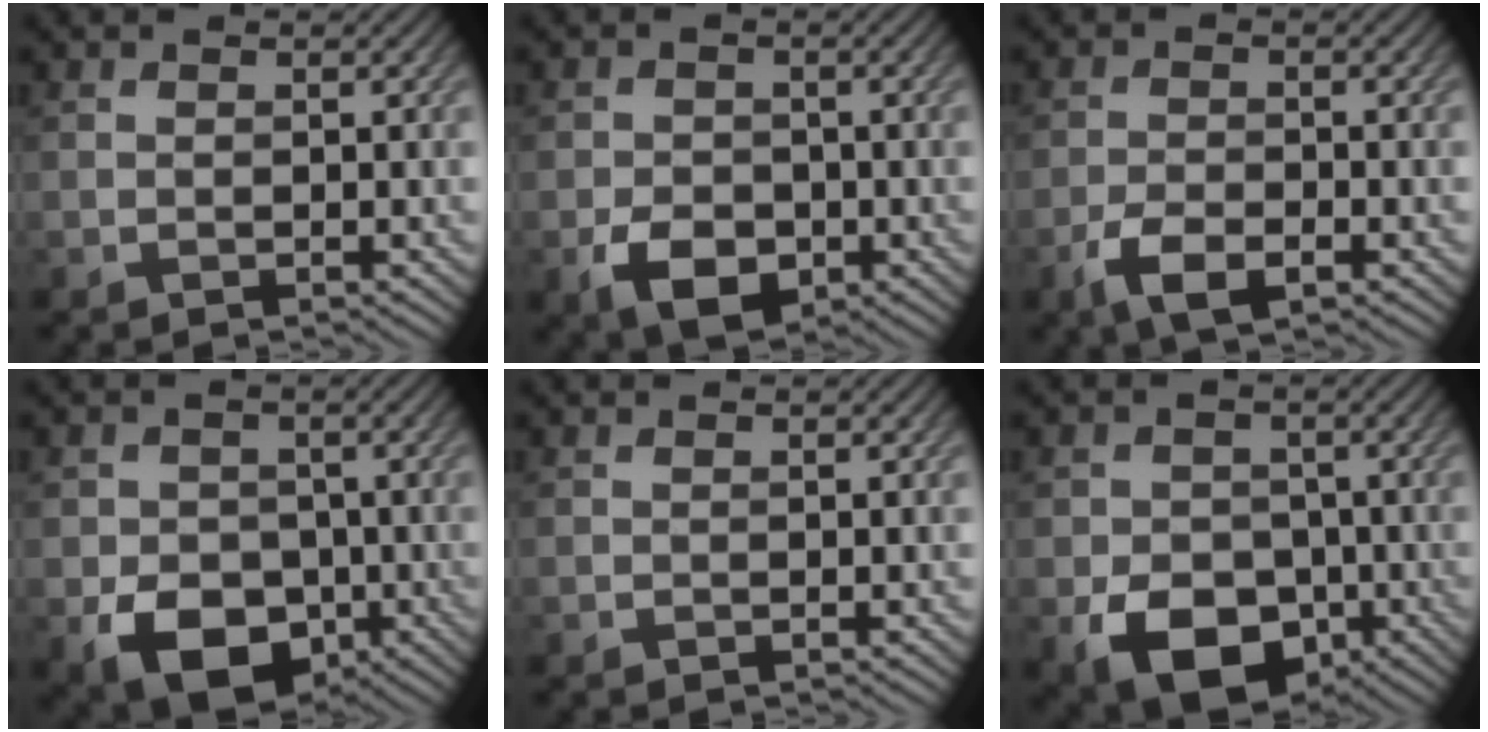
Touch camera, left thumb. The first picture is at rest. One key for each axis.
{"total": 5.2, "fx": -2.1, "fy": 3.7, "fz": 3.1, "tx": -0.058, "ty": -0.014, "tz": -0.040}
{"total": 4.4, "fx": -2.4, "fy": 2.0, "fz": 3.1, "tx": -0.066, "ty": -0.007, "tz": -0.049}
{"total": 8.0, "fx": -2.9, "fy": 6.0, "fz": 4.5, "tx": -0.086, "ty": -0.023, "tz": -0.052}
{"total": 0.0}
{"total": 8.9, "fx": -3.5, "fy": 6.5, "fz": 4.9, "tx": -0.095, "ty": -0.025, "tz": -0.061}